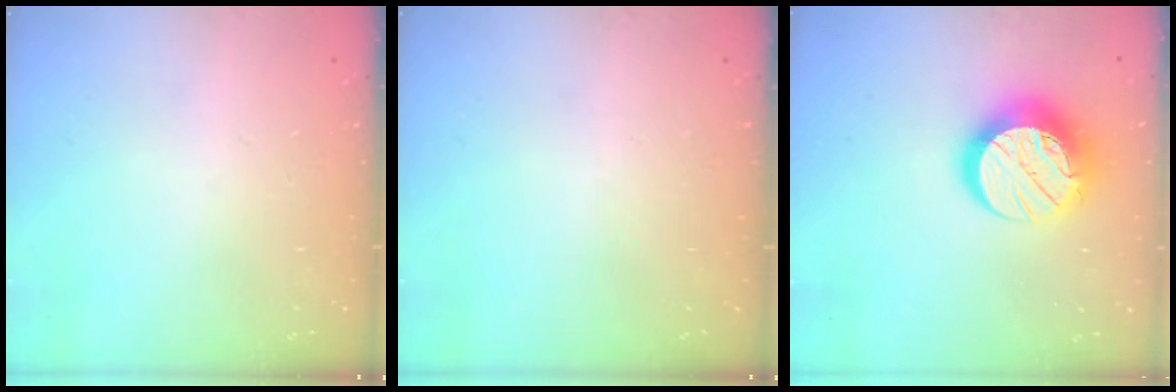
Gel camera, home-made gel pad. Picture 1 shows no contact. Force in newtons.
{"total": 0.0}
{"total": 13.9, "press": 13.9, "slide": 1.0}